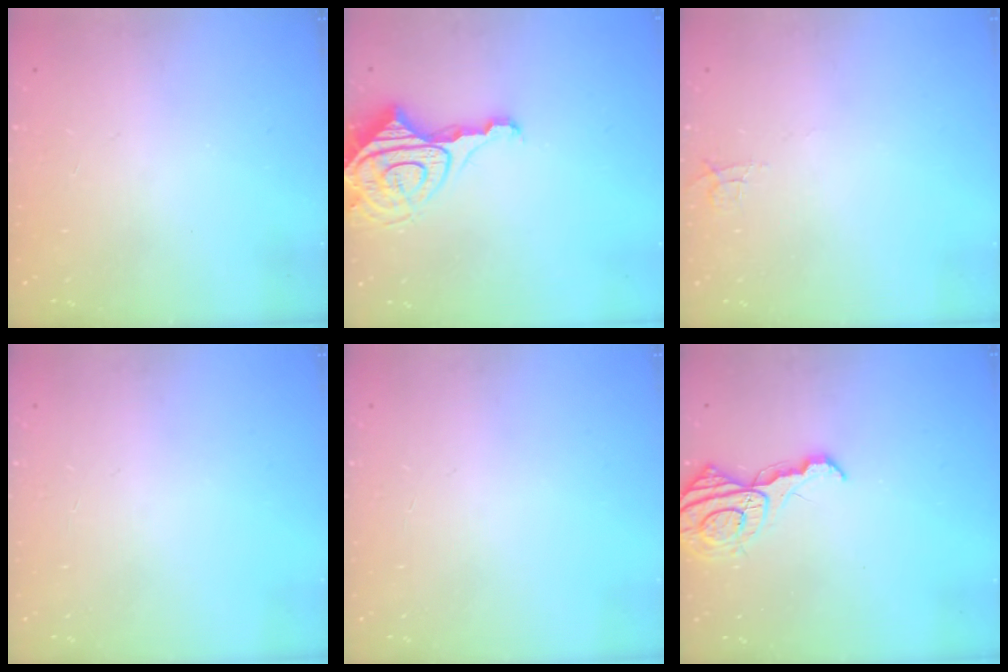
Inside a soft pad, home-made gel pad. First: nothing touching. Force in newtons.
{"total": 12.1, "press": 12.0, "slide": 1.1}
{"total": 2.9, "press": 2.9, "slide": 0.3}
{"total": 2.4, "press": 2.4, "slide": 0.2}
{"total": 2.4, "press": 2.4, "slide": 0.2}
{"total": 12.1, "press": 12.0, "slide": 0.9}